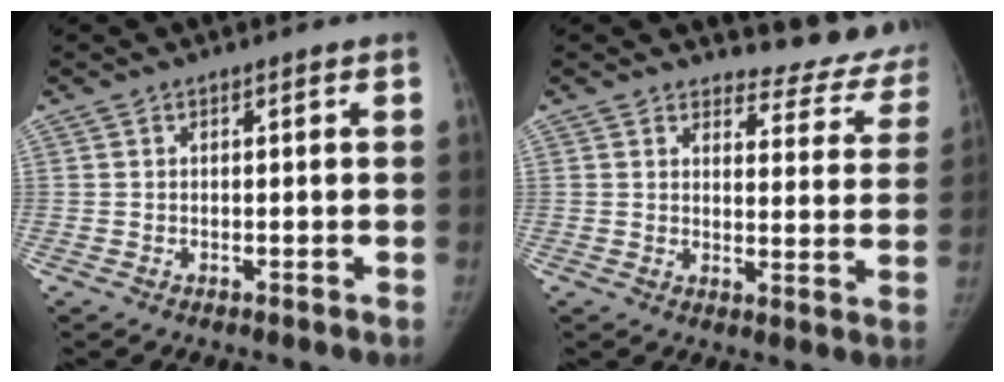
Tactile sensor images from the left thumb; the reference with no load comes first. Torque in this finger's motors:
{"motor_torque": [-0.02, -0.21, 0.15, -0.11, -0.04]}